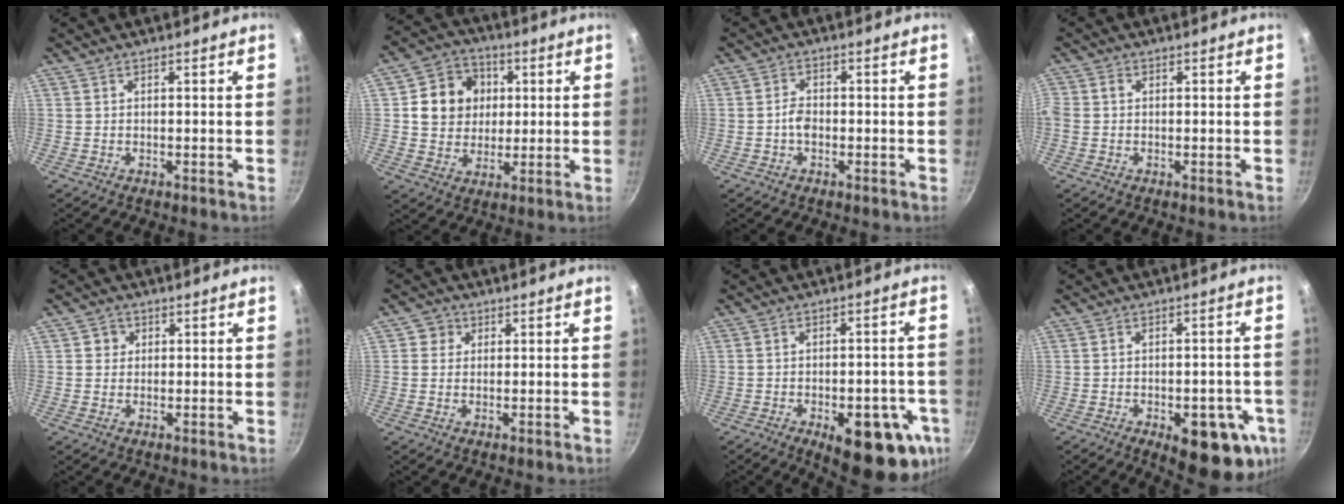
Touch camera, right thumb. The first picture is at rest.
{"total": 11.4, "force": [2.2, 10.1, 4.8], "torque": [-0.048, 0.010, 0.034]}
{"total": 2.6, "force": [-0.8, 1.7, 1.8], "torque": [-0.027, 0.013, -0.017]}
{"total": 2.1, "force": [-0.4, 1.7, 1.1], "torque": [-0.028, 0.007, -0.014]}
{"total": 2.3, "force": [0.4, 2.2, 0.5], "torque": [0.004, 0.001, 0.002]}
{"total": 3.0, "force": [0.6, 2.8, 0.6], "torque": [0.015, -0.004, 0.002]}
{"total": 18.0, "force": [-7.4, 7.8, 14.5], "torque": [-0.141, 0.012, -0.086]}
{"total": 15.6, "force": [-5.9, 7.0, 12.6], "torque": [-0.115, 0.005, -0.069]}